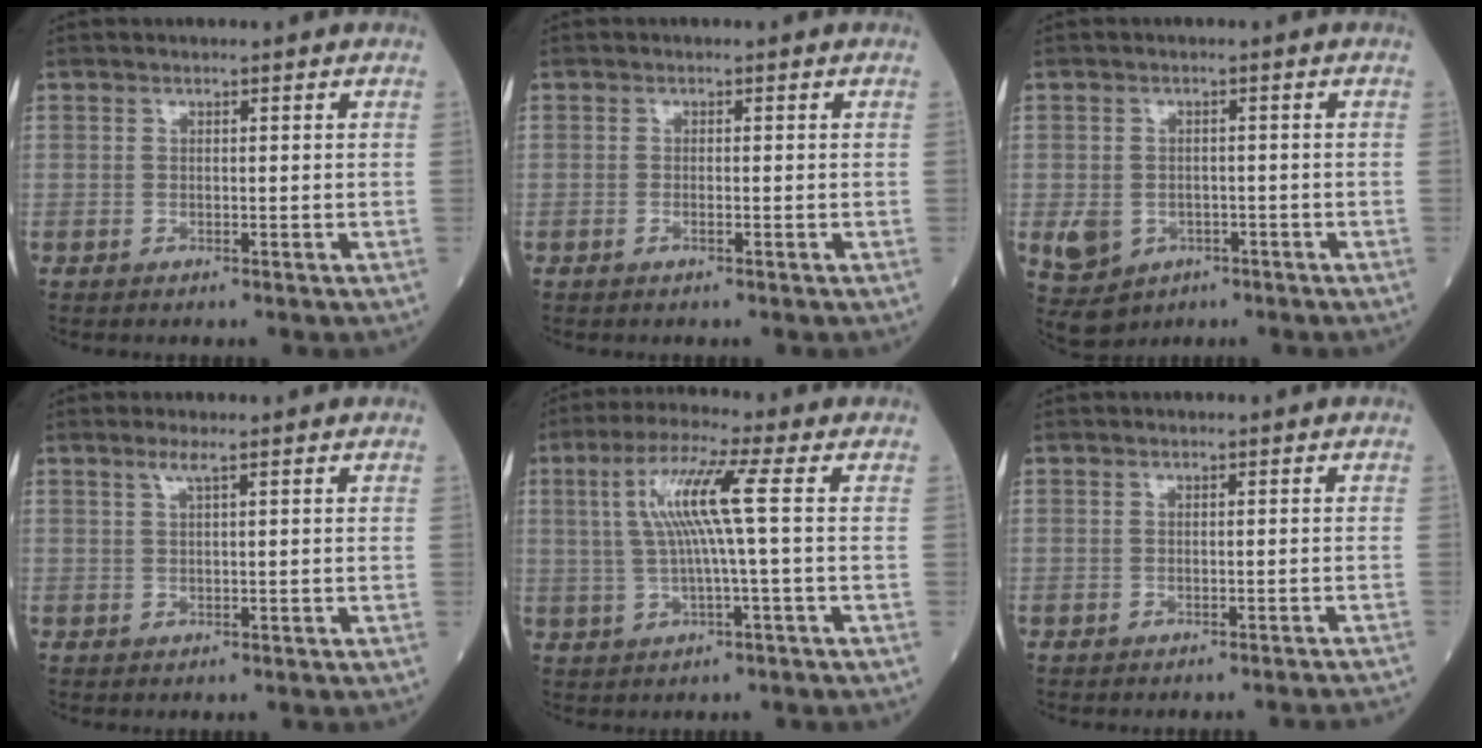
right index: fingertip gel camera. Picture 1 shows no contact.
{"total": 0.8, "force": [-0.4, 0.0, 0.7], "torque": [-0.016, -0.001, -0.006]}
{"total": 5.7, "force": [-2.1, 4.8, 2.3], "torque": [-0.048, 0.003, -0.022]}
{"total": 1.5, "force": [0.9, -0.2, 1.2], "torque": [-0.031, 0.002, 0.019]}
{"total": 8.6, "force": [1.4, -0.8, 8.4], "torque": [-0.168, 0.016, 0.029]}
{"total": 4.9, "force": [-4.7, -0.7, 1.2], "torque": [-0.005, -0.012, -0.051]}